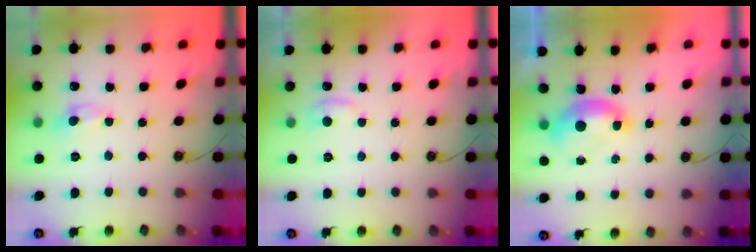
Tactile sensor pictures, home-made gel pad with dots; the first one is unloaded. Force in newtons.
{"total": 1.2, "press": 0.8, "slide": 0.9}
{"total": 1.5, "press": 1.4, "slide": 0.6}